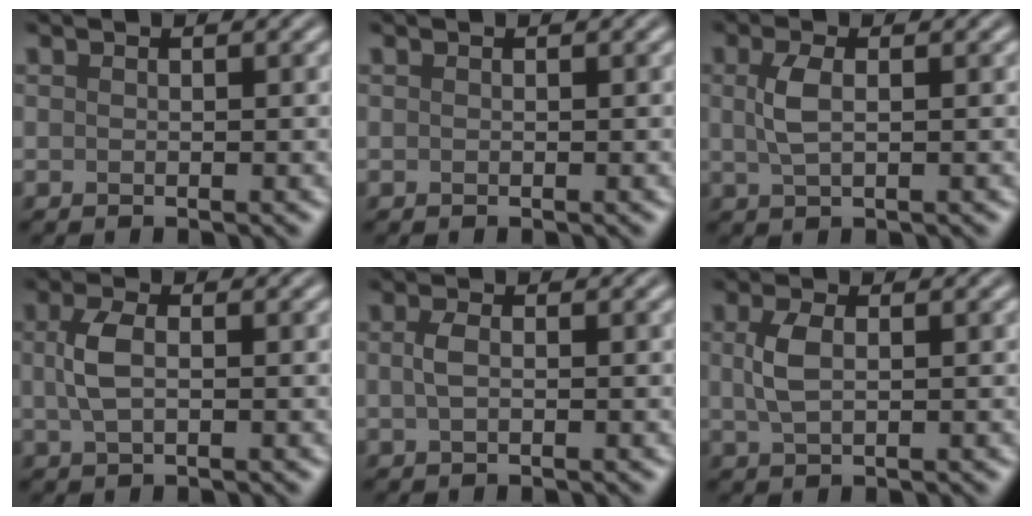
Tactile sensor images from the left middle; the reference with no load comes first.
{"total": 0.0}
{"total": 2.3, "force": [0.5, 1.0, 2.0], "torque": [-0.049, 0.002, 0.008]}
{"total": 2.7, "force": [0.3, 1.4, 2.3], "torque": [-0.056, 0.003, 0.003]}
{"total": 1.3, "force": [0.0, 0.7, 1.1], "torque": [-0.029, 0.001, -0.002]}
{"total": 2.5, "force": [0.5, 1.3, 2.1], "torque": [-0.053, 0.001, 0.010]}